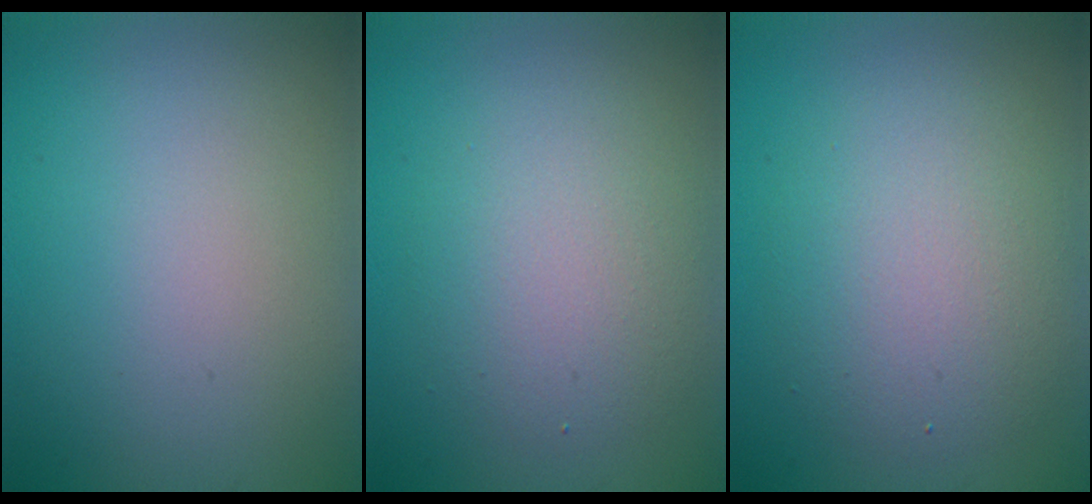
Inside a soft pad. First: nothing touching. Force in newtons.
{"total": 4.0, "press": 4.0, "slide": 0.2}
{"total": 4.9, "press": 4.9, "slide": 0.4}